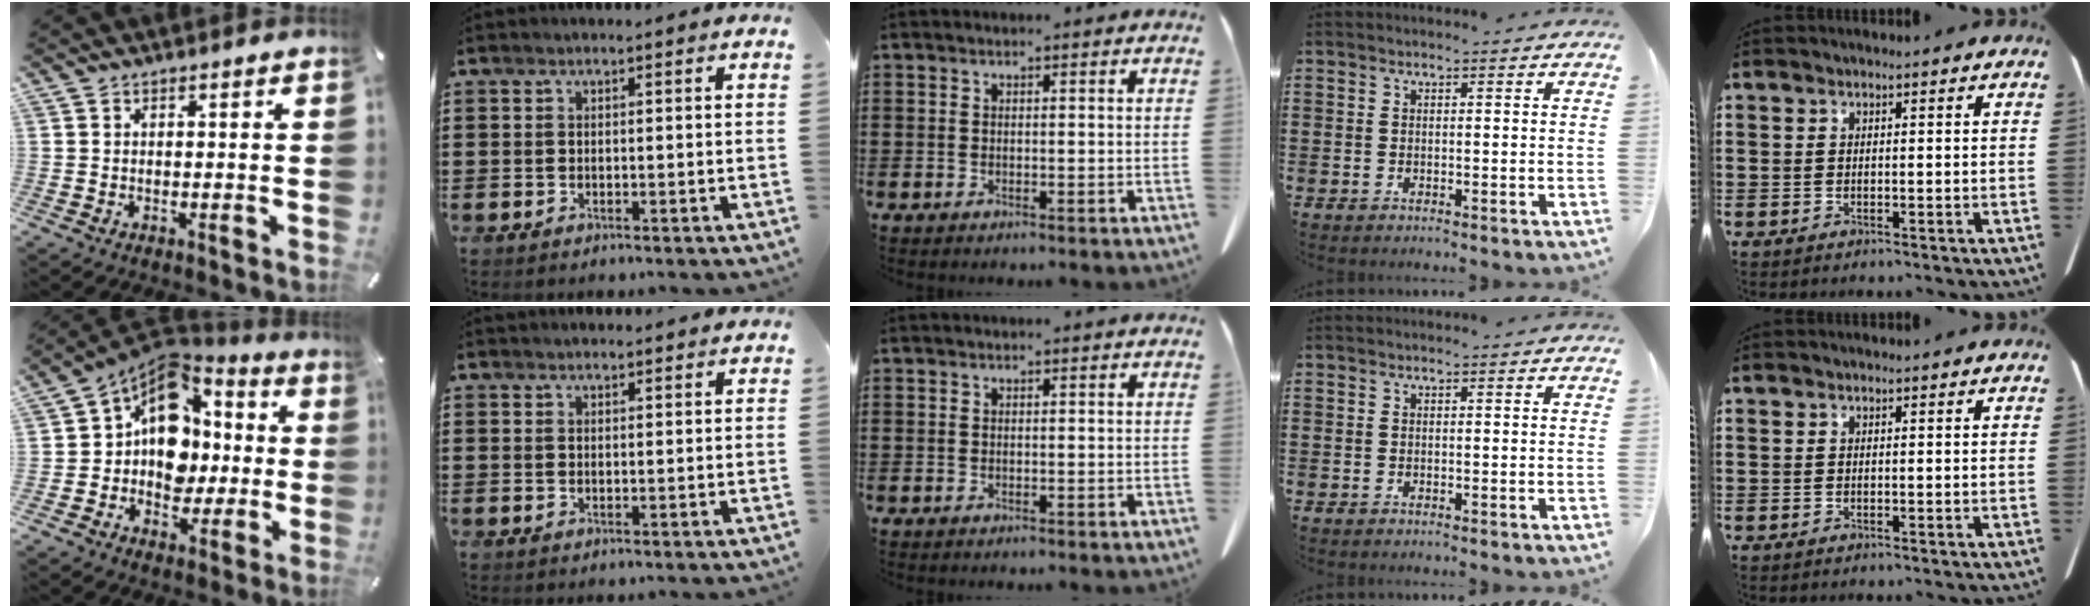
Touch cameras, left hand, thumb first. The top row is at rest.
{"thumb": {"total": 13.4, "force": [1.1, 11.3, 7.2], "torque": [-0.120, -0.023, 0.027]}, "index": {"total": 1.3, "force": [1.2, 0.2, 0.1], "torque": [-0.004, 0.000, 0.024]}}